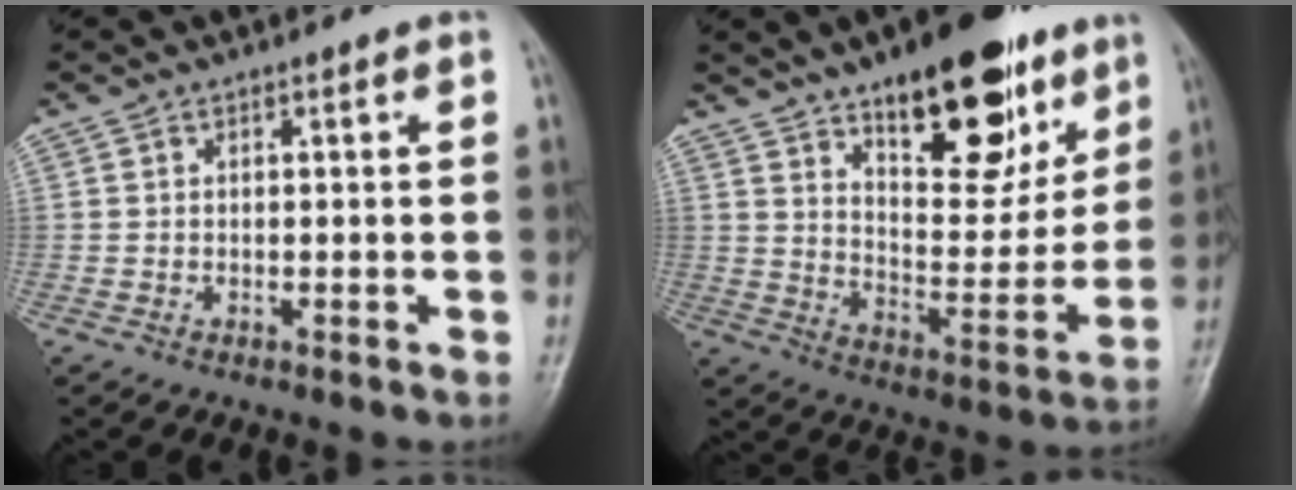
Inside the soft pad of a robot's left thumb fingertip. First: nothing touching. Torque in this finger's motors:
{"motor_torque": [0.40, 0.79, 0.11, -0.56, 0.19]}